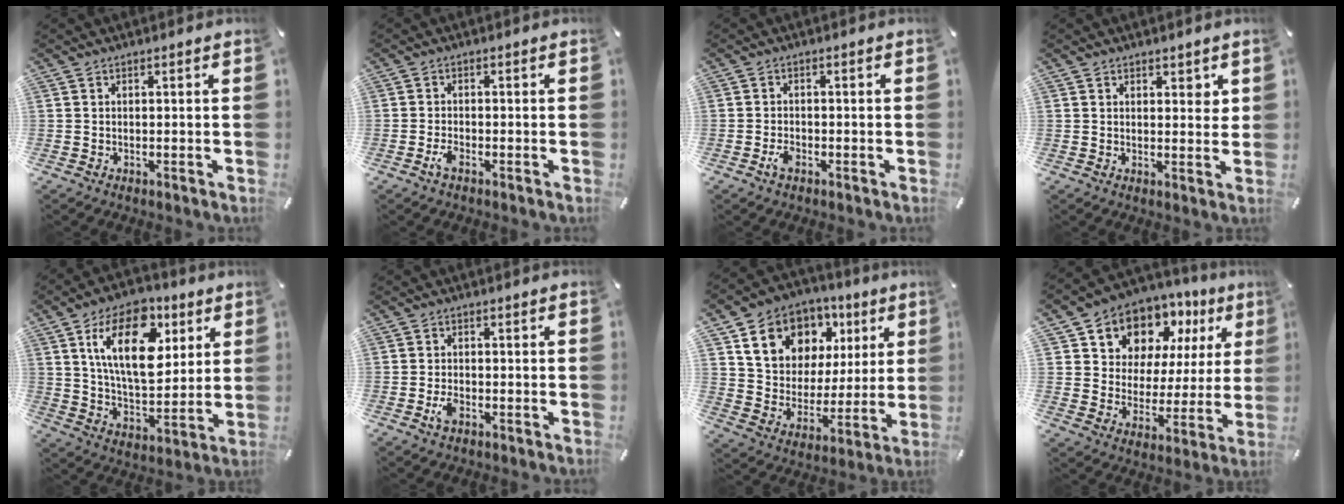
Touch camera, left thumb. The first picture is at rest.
{"total": 2.1, "force": [-1.2, 0.8, 1.5], "torque": [-0.033, 0.001, -0.025]}
{"total": 2.3, "force": [-1.2, 1.3, 1.5], "torque": [-0.034, 0.002, -0.023]}
{"total": 2.6, "force": [1.7, 1.7, 1.0], "torque": [0.002, -0.007, 0.026]}
{"total": 19.0, "force": [7.9, 10.8, 13.5], "torque": [-0.235, -0.010, 0.130]}
{"total": 2.6, "force": [-1.2, 1.4, 1.8], "torque": [-0.047, -0.001, -0.024]}
{"total": 12.7, "force": [6.8, 10.2, 3.1], "torque": [-0.067, -0.040, 0.132]}
{"total": 10.7, "force": [7.3, 7.8, 1.0], "torque": [-0.029, -0.071, 0.137]}